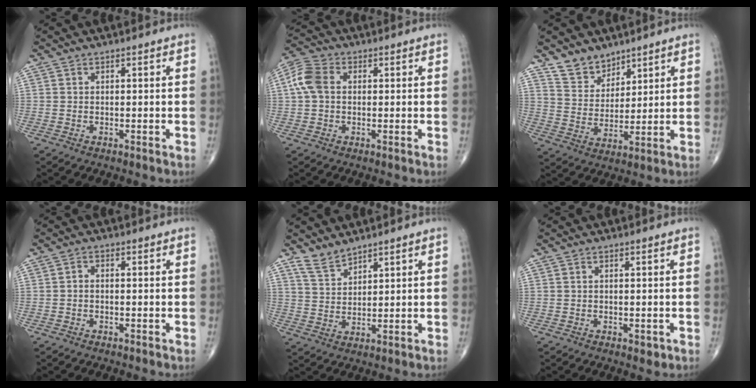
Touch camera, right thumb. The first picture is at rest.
{"total": 6.4, "force": [0.8, 4.6, 4.4], "torque": [-0.098, 0.021, 0.010]}
{"total": 7.4, "force": [5.8, 4.3, 1.5], "torque": [0.000, -0.047, 0.117]}
{"total": 1.0, "force": [-0.4, 0.7, 0.7], "torque": [-0.005, 0.006, -0.009]}
{"total": 4.2, "force": [3.8, 1.5, 1.1], "torque": [-0.014, -0.025, 0.081]}
{"total": 1.5, "force": [-0.5, 0.8, 1.2], "torque": [-0.008, -0.001, -0.004]}